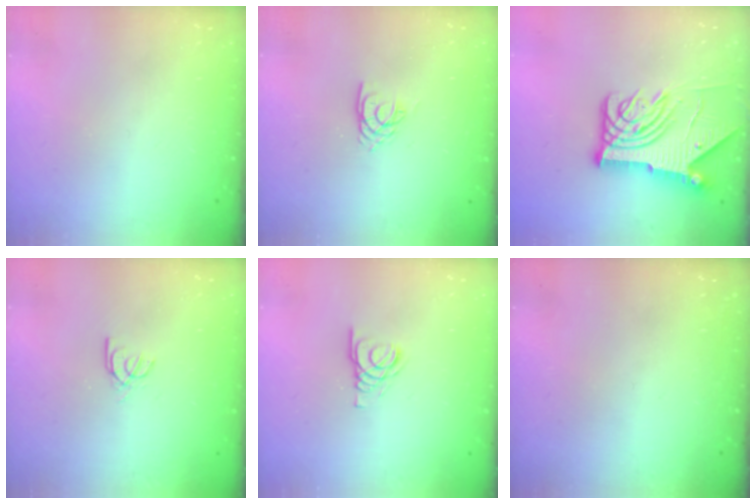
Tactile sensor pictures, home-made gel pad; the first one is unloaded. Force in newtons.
{"total": 2.7, "press": 2.7, "slide": 0.1}
{"total": 12.0, "press": 11.9, "slide": 1.5}
{"total": 2.9, "press": 2.9, "slide": 0.3}
{"total": 2.1, "press": 2.1, "slide": 0.2}
{"total": 0.0}